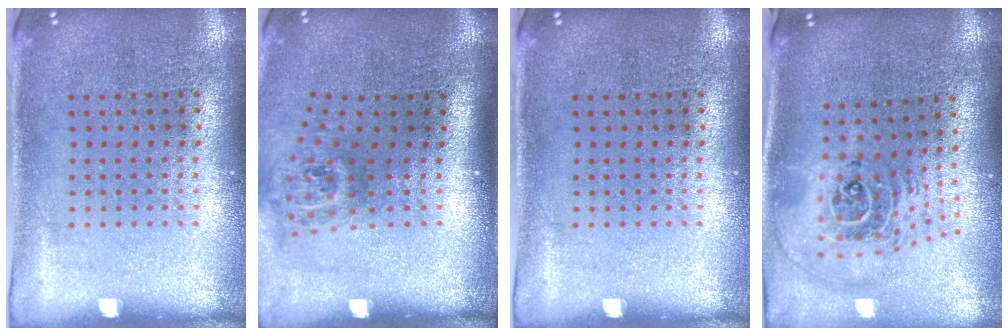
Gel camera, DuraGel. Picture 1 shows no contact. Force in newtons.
{"total": 1.9, "press": 1.3, "slide": 1.4}
{"total": 0.0}
{"total": 2.5, "press": 1.7, "slide": 1.8}